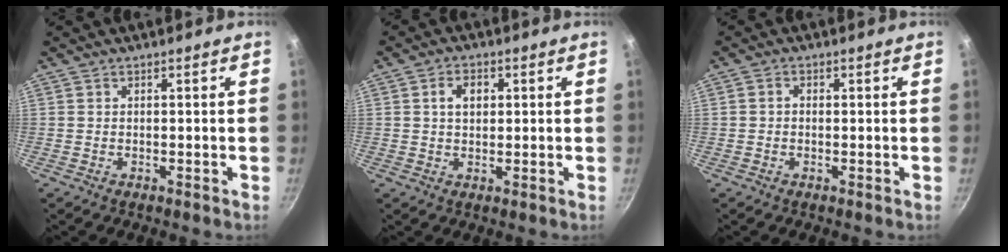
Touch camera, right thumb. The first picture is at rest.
{"total": 4.2, "force": [1.0, 3.0, 2.8], "torque": [-0.027, 0.007, 0.014]}
{"total": 1.4, "force": [-0.1, 1.1, 0.8], "torque": [-0.014, 0.007, -0.004]}